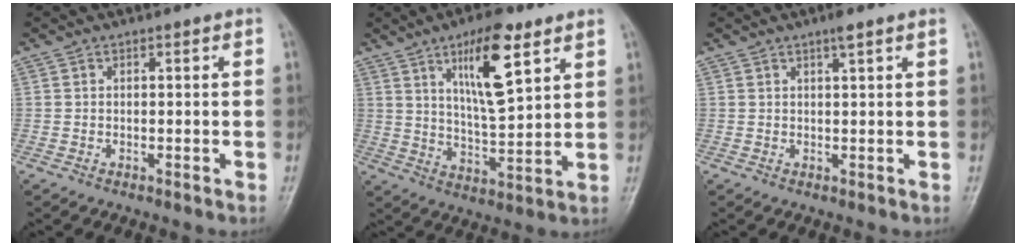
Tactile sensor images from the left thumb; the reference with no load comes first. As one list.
[{"total": 13.3, "force": [6.8, 3.9, 10.7], "torque": [-0.162, -0.041, 0.117]}, {"total": 2.0, "force": [1.3, 0.2, 1.5], "torque": [-0.025, -0.004, 0.020]}]